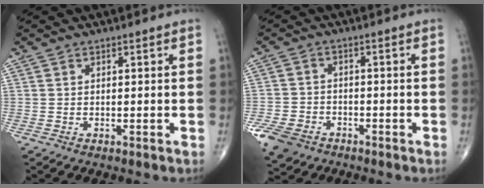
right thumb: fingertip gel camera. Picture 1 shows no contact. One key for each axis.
{"total": 8.0, "fx": -4.6, "fy": 5.7, "fz": 3.2, "tx": -0.071, "ty": 0.014, "tz": -0.080}